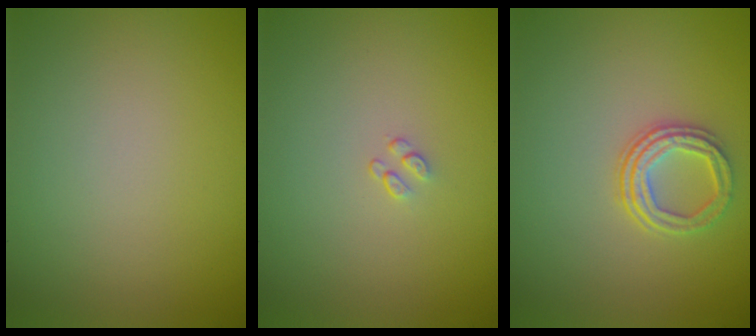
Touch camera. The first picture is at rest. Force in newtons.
{"total": 0.6, "press": 0.4, "slide": 0.5}
{"total": 3.0, "press": 2.4, "slide": 1.7}